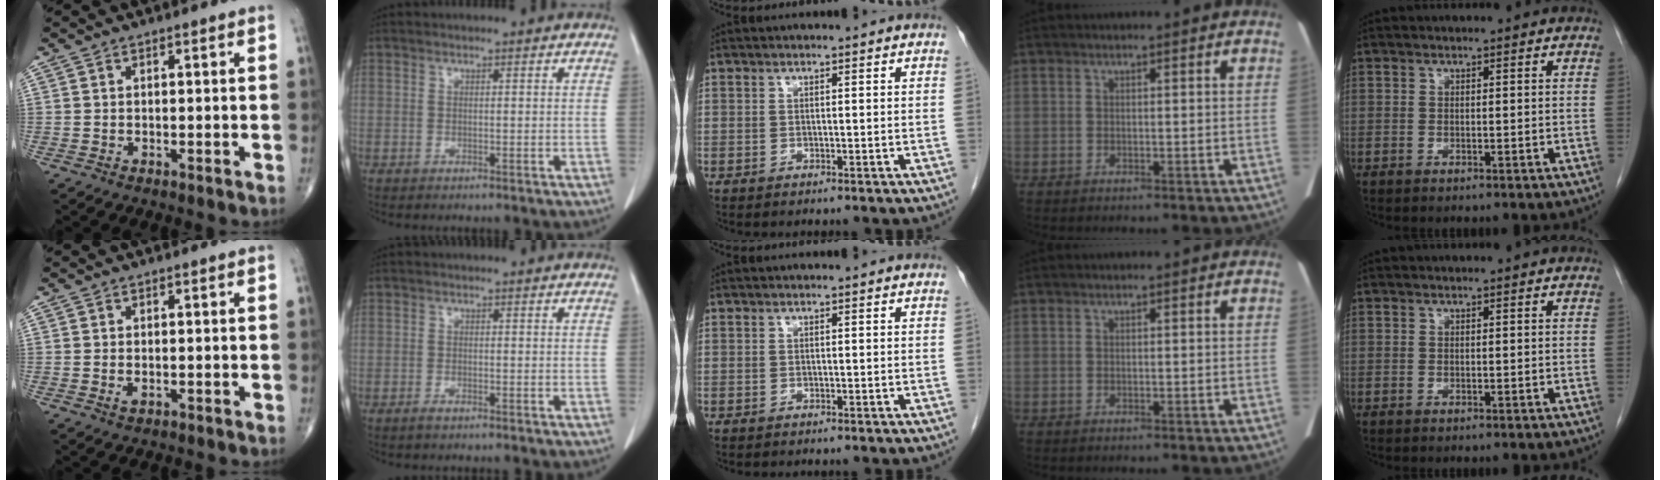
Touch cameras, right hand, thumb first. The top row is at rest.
{"thumb": {"total": 1.0, "force": [-0.3, 0.5, 0.8], "torque": [-0.014, -0.002, -0.006]}, "index": {"total": 1.0, "force": [-0.8, 0.2, 0.6], "torque": [-0.015, -0.001, -0.013]}}